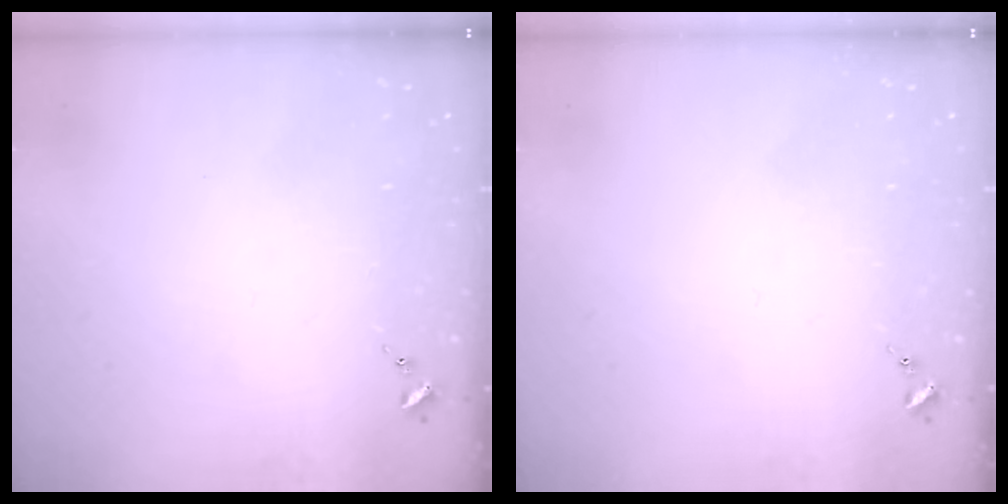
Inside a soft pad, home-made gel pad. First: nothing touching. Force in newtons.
{"total": 0.0}